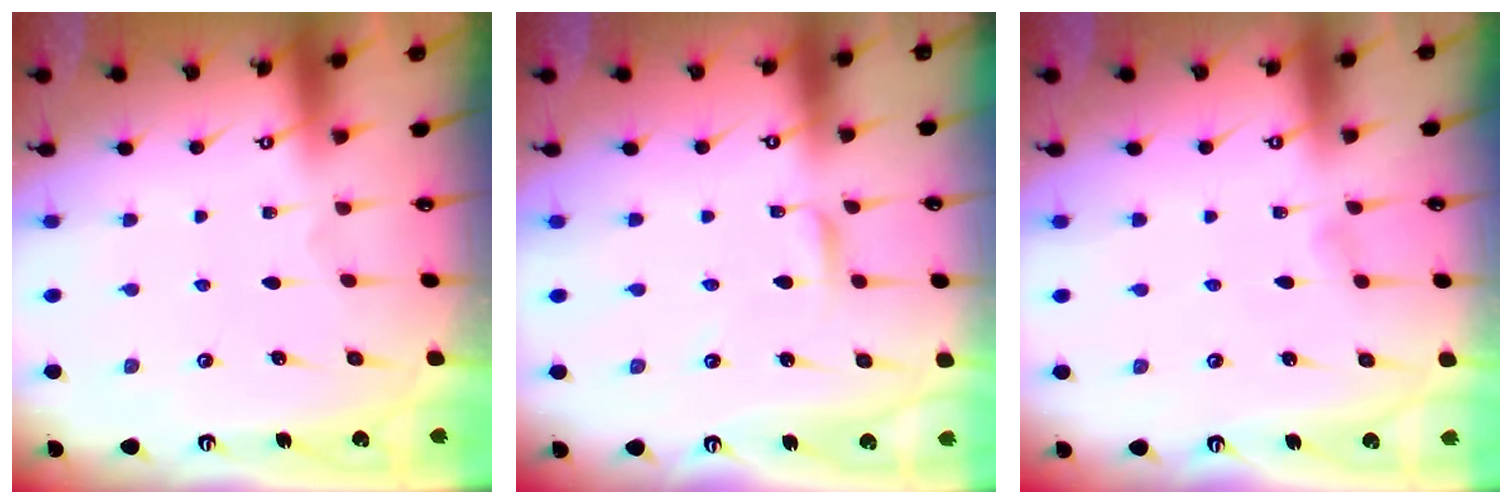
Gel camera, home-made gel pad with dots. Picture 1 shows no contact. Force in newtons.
{"total": 2.0, "press": 2.0, "slide": 0.2}
{"total": 2.8, "press": 2.8, "slide": 0.3}